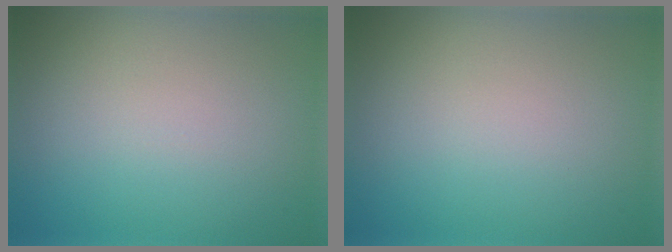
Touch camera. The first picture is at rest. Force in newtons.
{"total": 0.0}